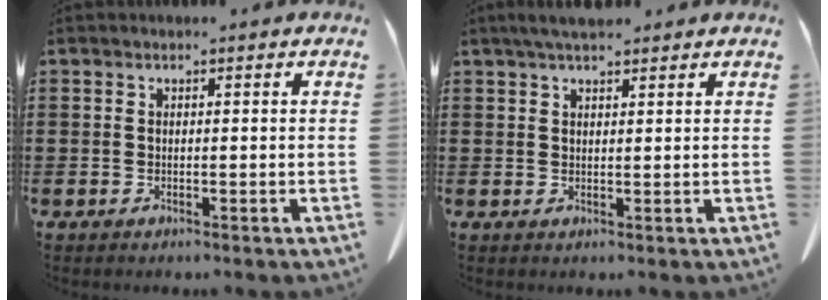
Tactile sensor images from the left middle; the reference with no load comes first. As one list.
[{"total": 3.2, "force": [2.5, 0.7, 1.9], "torque": [-0.043, 0.001, 0.047]}]